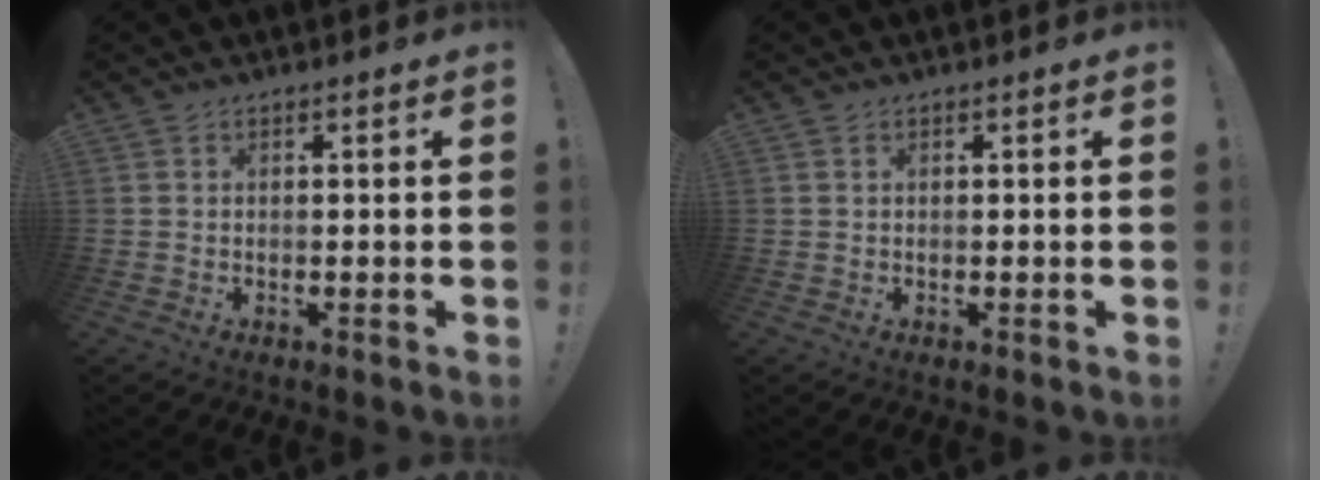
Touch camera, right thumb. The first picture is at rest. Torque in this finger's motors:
{"motor_torque": [0.00, 0.16, 0.05, -0.11, 0.03]}